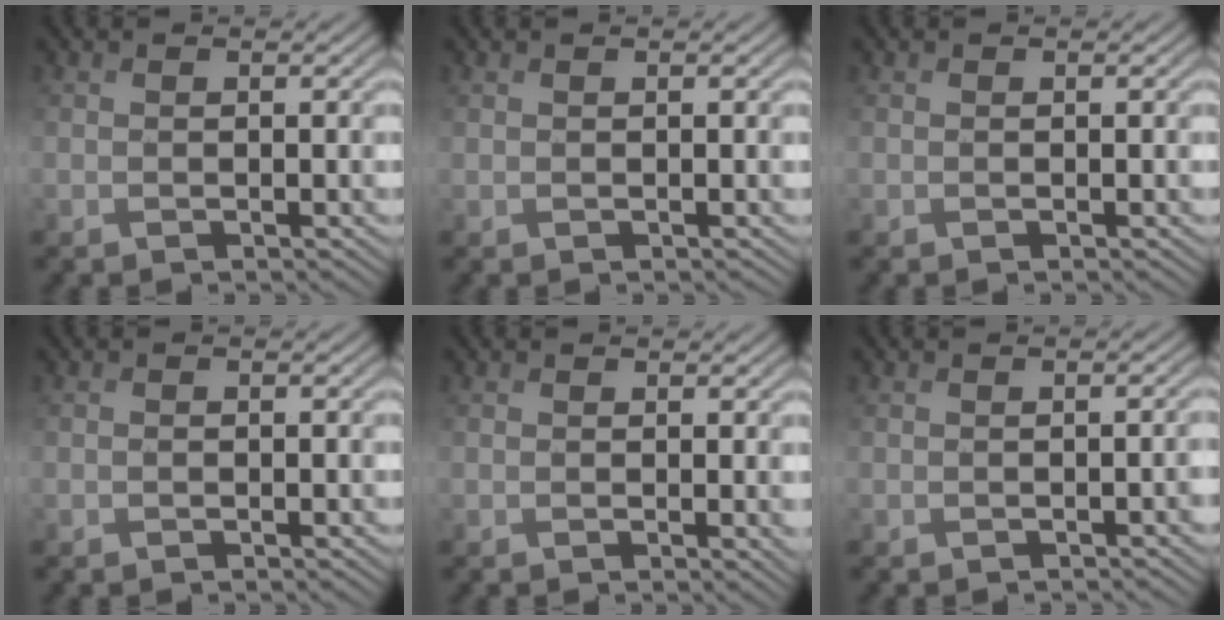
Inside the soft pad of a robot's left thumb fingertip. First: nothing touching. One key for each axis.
{"total": 0.0}
{"total": 0.0}
{"total": 1.0, "fx": -0.8, "fy": 0.5, "fz": 0.4, "tx": -0.002, "ty": -0.007, "tz": -0.015}
{"total": 1.0, "fx": 0.2, "fy": 0.1, "fz": 1.0, "tx": -0.014, "ty": -0.004, "tz": 0.000}
{"total": 1.2, "fx": -0.6, "fy": 0.2, "fz": 1.0, "tx": -0.012, "ty": 0.003, "tz": -0.009}